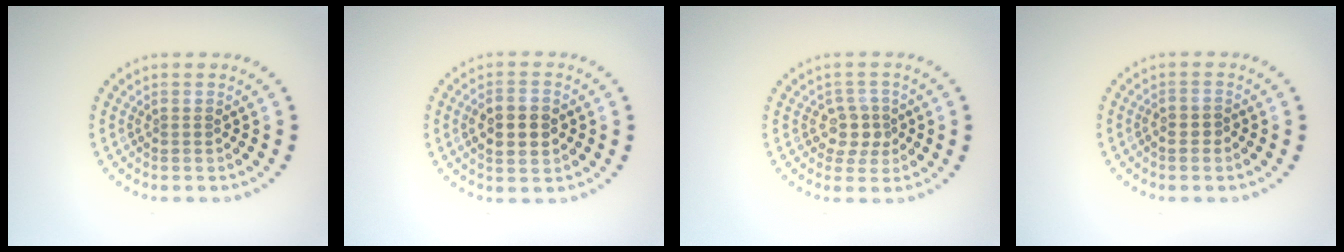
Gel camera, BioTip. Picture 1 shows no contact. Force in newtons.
{"total": 3.6, "press": 3.6, "slide": 0.1}
{"total": 2.5, "press": 2.2, "slide": 1.1}
{"total": 0.9, "press": 0.8, "slide": 0.4}